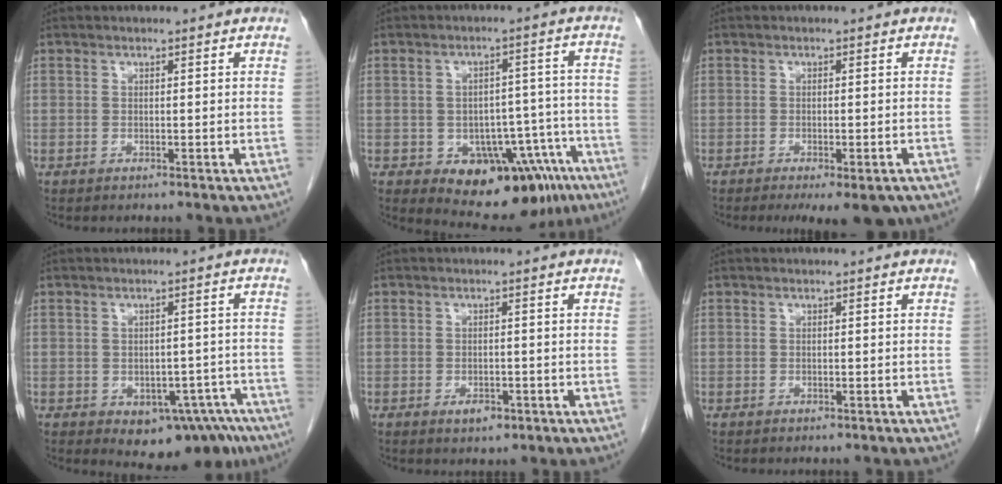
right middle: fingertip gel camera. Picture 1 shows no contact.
{"total": 14.7, "force": [-8.7, 8.1, 8.6], "torque": [-0.072, 0.033, -0.110]}
{"total": 6.8, "force": [-4.7, 2.1, 4.5], "torque": [-0.049, -0.010, -0.064]}
{"total": 9.8, "force": [-6.0, 5.3, 5.6], "torque": [-0.039, 0.015, -0.074]}
{"total": 2.2, "force": [-1.1, 1.2, 1.5], "torque": [-0.021, 0.002, -0.010]}
{"total": 0.5, "force": [-0.5, 0.1, 0.1], "torque": [-0.002, -0.001, -0.010]}